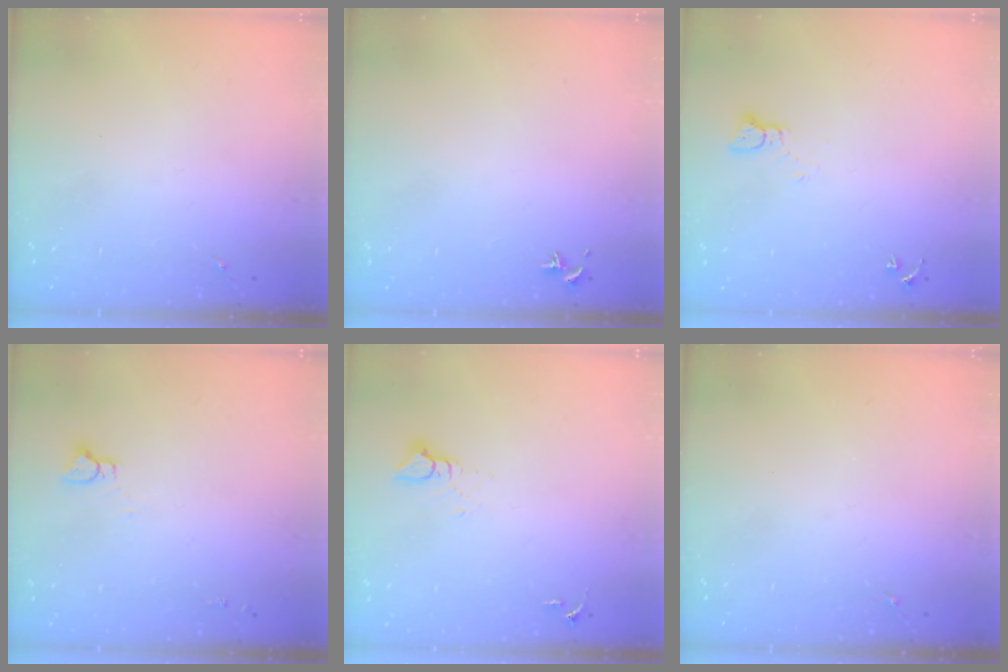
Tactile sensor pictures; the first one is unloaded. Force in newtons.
{"total": 0.7, "press": 0.5, "slide": 0.4}
{"total": 2.2, "press": 2.2, "slide": 0.2}
{"total": 3.2, "press": 3.2, "slide": 0.2}
{"total": 3.3, "press": 3.3, "slide": 0.3}
{"total": 0.0}